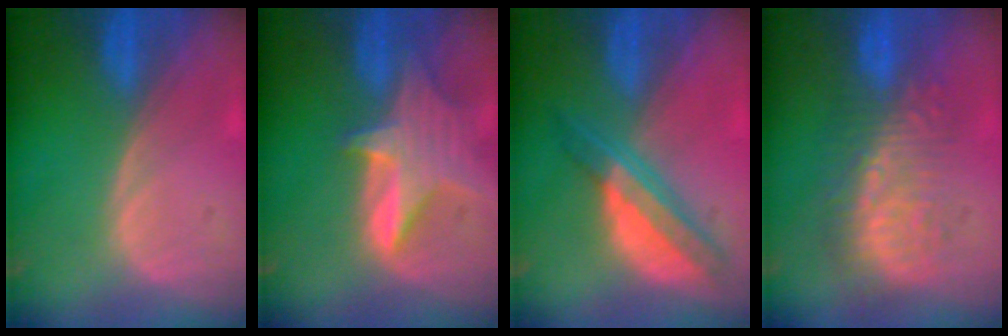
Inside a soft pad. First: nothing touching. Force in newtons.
{"total": 7.1, "press": 6.8, "slide": 1.9}
{"total": 6.6, "press": 5.8, "slide": 3.2}
{"total": 8.9, "press": 8.7, "slide": 1.9}